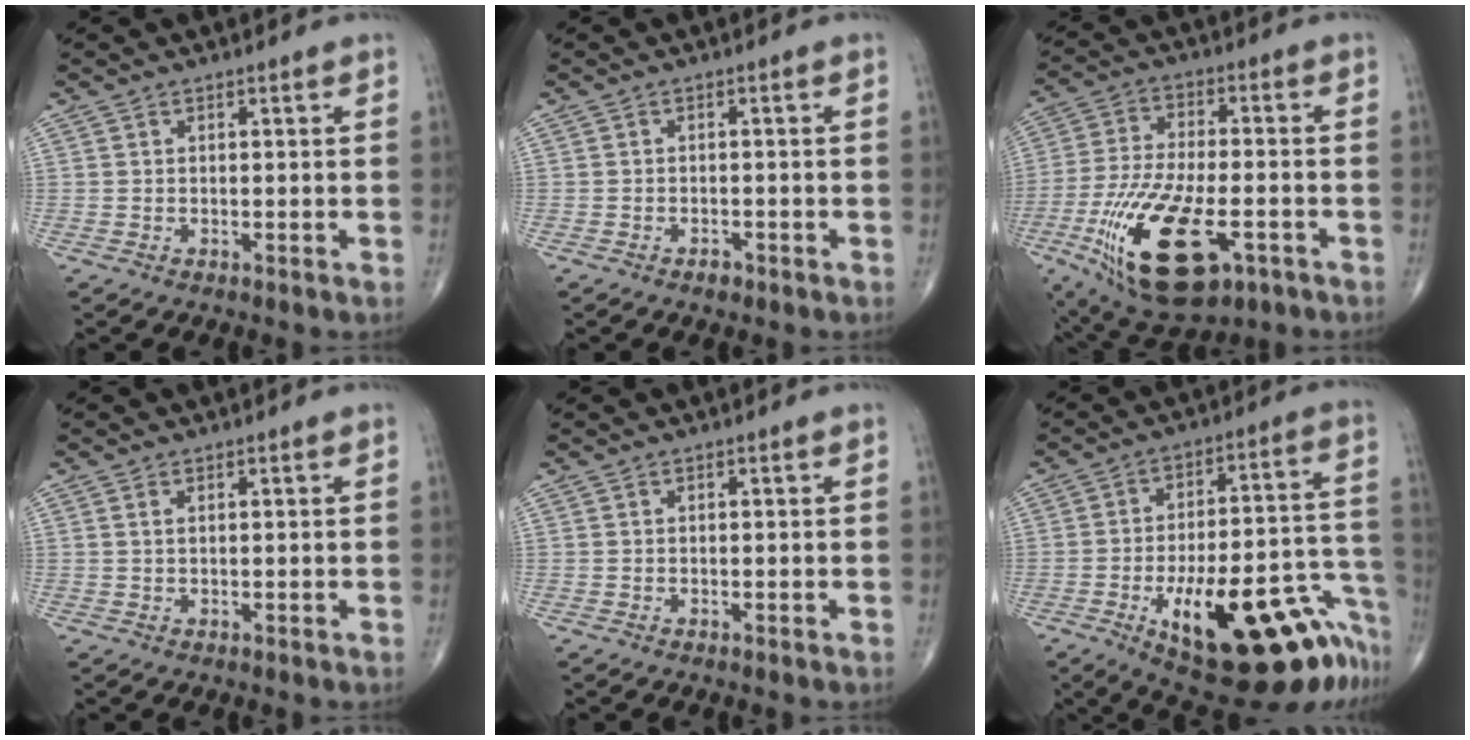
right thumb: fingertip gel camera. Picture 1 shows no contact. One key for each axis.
{"total": 1.4, "fx": -1.1, "fy": 0.7, "fz": 0.5, "tx": -0.007, "ty": 0.002, "tz": -0.019}
{"total": 21.3, "fx": -8.1, "fy": 9.2, "fz": 17.3, "tx": -0.359, "ty": 0.001, "tz": -0.130}
{"total": 1.0, "fx": 0.5, "fy": 0.4, "fz": 0.8, "tx": -0.018, "ty": 0.006, "tz": 0.012}
{"total": 0.0}
{"total": 28.3, "fx": -13.9, "fy": 10.0, "fz": 22.5, "tx": -0.229, "ty": 0.082, "tz": -0.189}